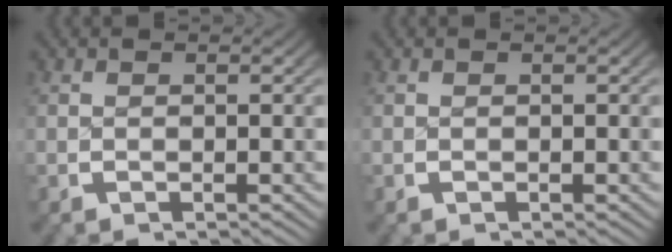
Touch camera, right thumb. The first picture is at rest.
{"total": 0.0}